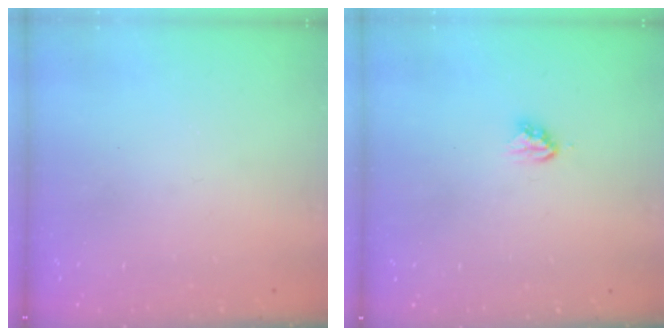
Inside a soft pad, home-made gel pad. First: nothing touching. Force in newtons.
{"total": 3.7, "press": 3.7, "slide": 0.5}